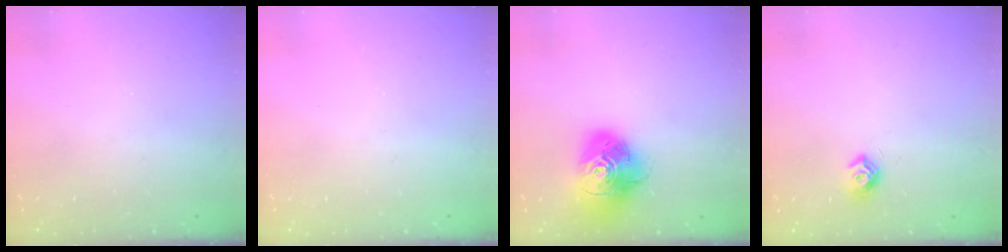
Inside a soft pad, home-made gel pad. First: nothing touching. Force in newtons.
{"total": 0.0}
{"total": 17.5, "press": 17.4, "slide": 2.0}
{"total": 7.7, "press": 7.7, "slide": 0.7}